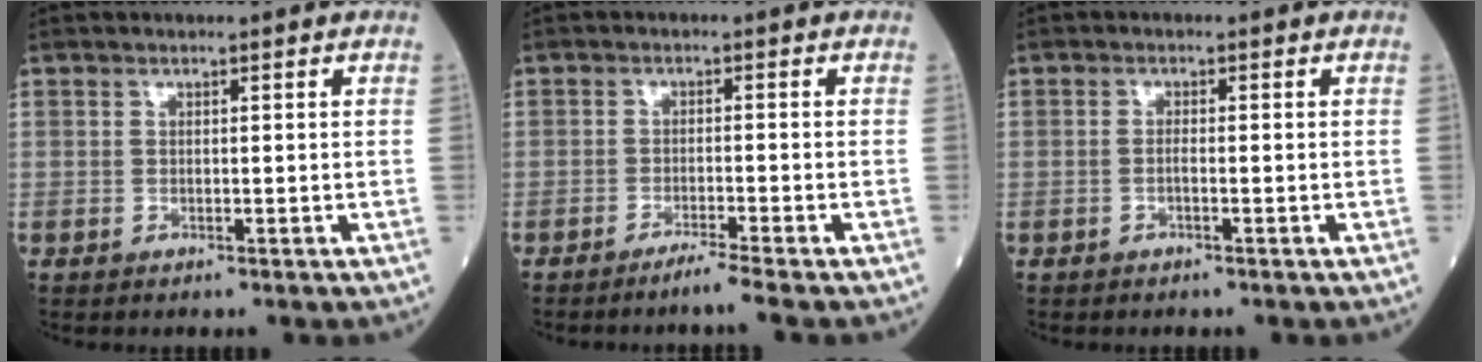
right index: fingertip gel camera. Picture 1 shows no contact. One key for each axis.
{"total": 3.2, "fx": -2.5, "fy": -1.0, "fz": 1.6, "tx": -0.031, "ty": -0.004, "tz": -0.046}
{"total": 1.0, "fx": -0.5, "fy": 0.1, "fz": 0.8, "tx": -0.019, "ty": 0.001, "tz": -0.011}